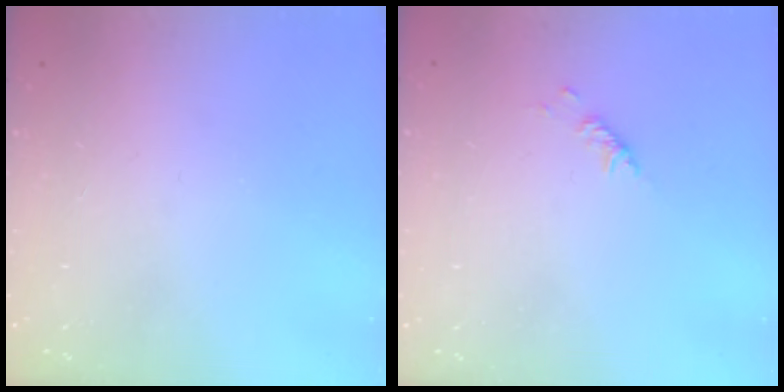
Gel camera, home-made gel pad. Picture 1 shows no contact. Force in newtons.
{"total": 2.9, "press": 2.9, "slide": 0.6}